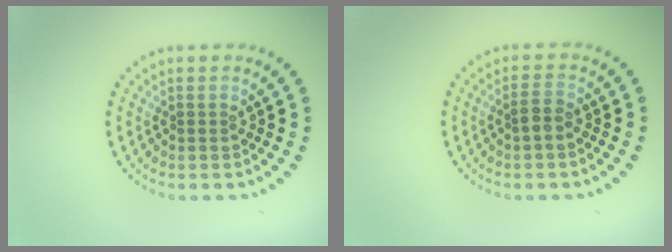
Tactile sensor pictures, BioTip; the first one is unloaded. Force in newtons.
{"total": 1.4, "press": 1.3, "slide": 0.5}